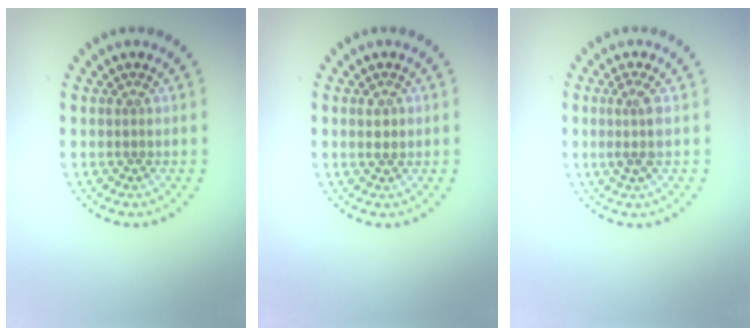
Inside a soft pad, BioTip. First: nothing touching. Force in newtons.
{"total": 1.1, "press": 1.1, "slide": 0.2}
{"total": 1.9, "press": 1.5, "slide": 1.1}